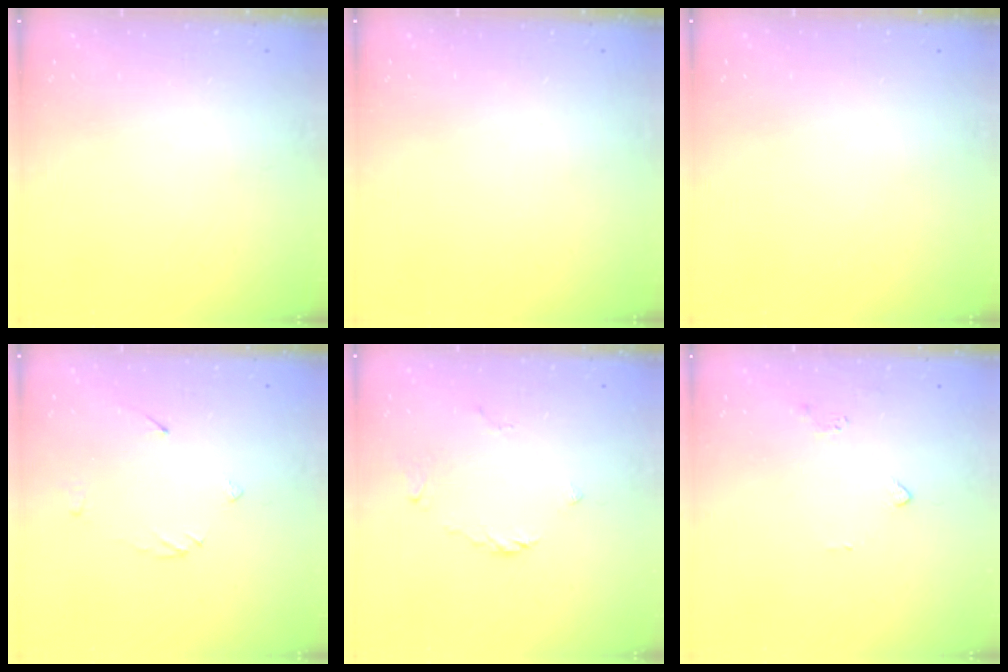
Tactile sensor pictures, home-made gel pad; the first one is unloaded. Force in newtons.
{"total": 0.0}
{"total": 0.0}
{"total": 3.6, "press": 3.6, "slide": 0.4}
{"total": 2.6, "press": 2.6, "slide": 0.6}
{"total": 1.8, "press": 1.7, "slide": 0.6}